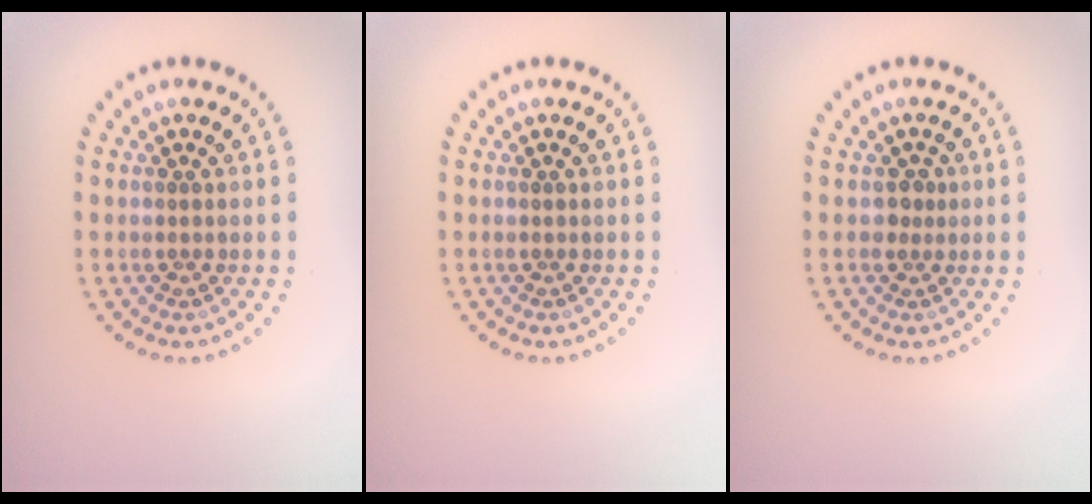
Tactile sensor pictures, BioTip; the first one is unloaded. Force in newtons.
{"total": 0.0}
{"total": 1.0, "press": 0.8, "slide": 0.7}